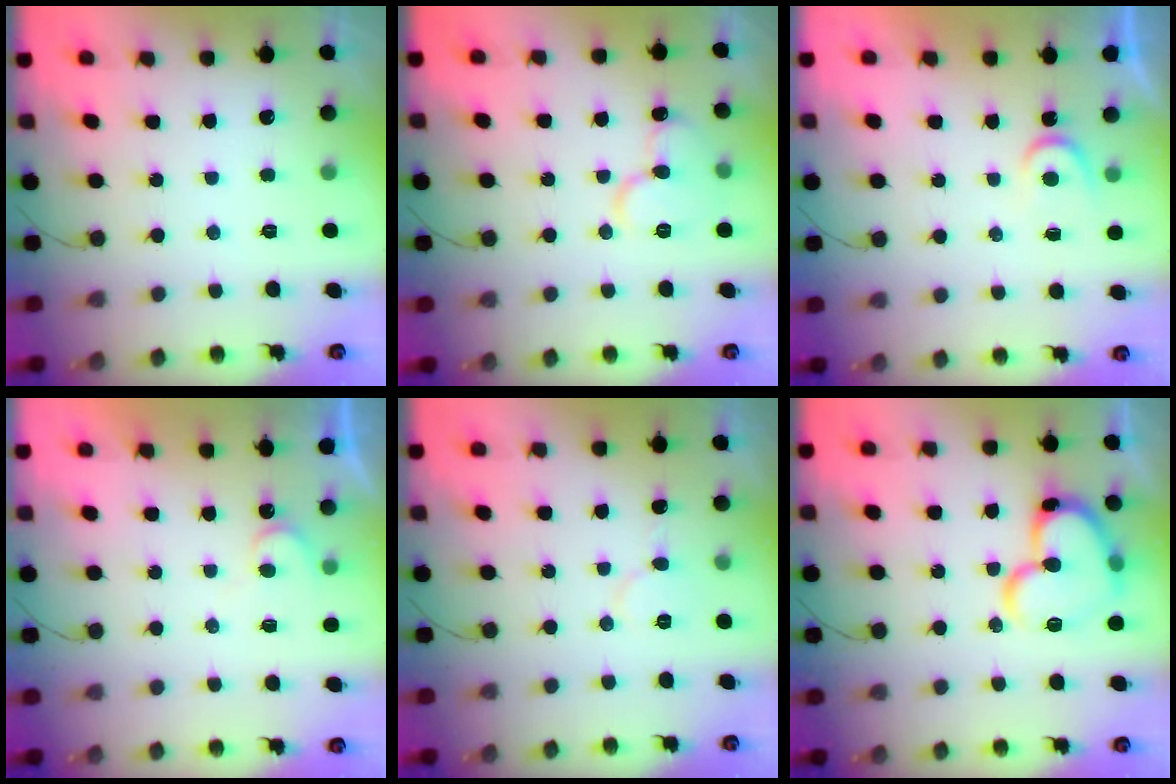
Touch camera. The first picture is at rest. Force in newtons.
{"total": 10.7, "press": 10.6, "slide": 1.5}
{"total": 3.1, "press": 3.1, "slide": 0.4}
{"total": 5.1, "press": 5.0, "slide": 0.3}
{"total": 4.8, "press": 4.7, "slide": 0.4}
{"total": 19.3, "press": 19.2, "slide": 1.7}